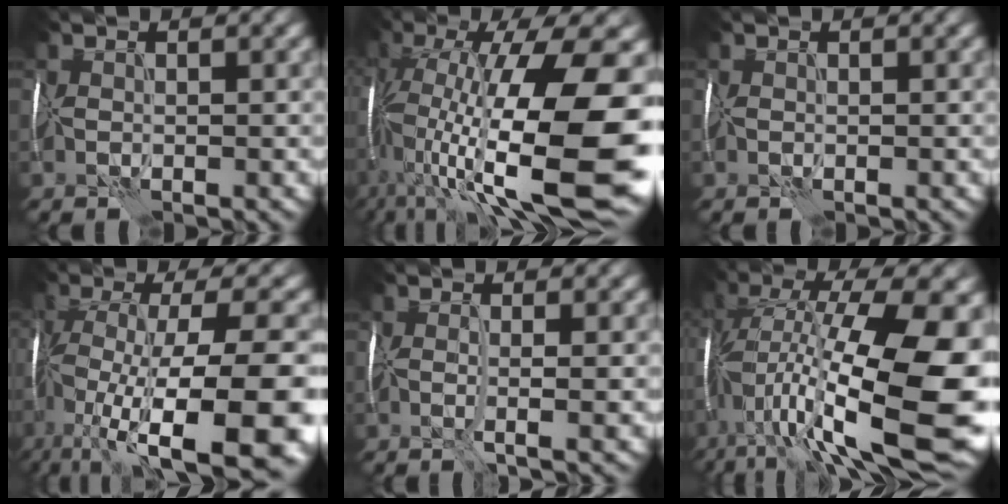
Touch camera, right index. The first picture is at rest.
{"total": 18.5, "force": [-2.9, 6.4, 17.1], "torque": [-0.303, 0.002, -0.053]}
{"total": 0.0}
{"total": 16.6, "force": [-7.4, 4.9, 14.0], "torque": [-0.246, -0.001, -0.108]}
{"total": 2.2, "force": [-0.1, 0.4, 2.2], "torque": [-0.031, -0.002, -0.004]}
{"total": 18.4, "force": [-3.1, 6.8, 16.9], "torque": [-0.302, 0.019, -0.058]}